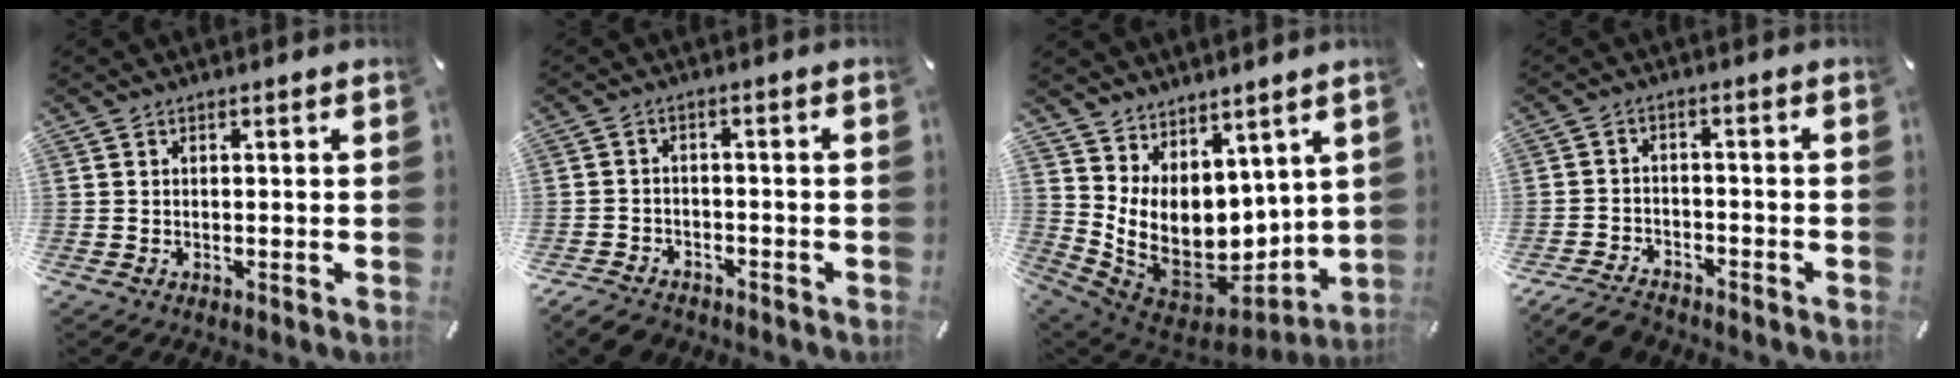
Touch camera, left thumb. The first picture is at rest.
{"total": 4.7, "force": [-4.0, 2.2, 1.2], "torque": [-0.027, 0.019, -0.079]}
{"total": 14.4, "force": [2.6, 10.5, 9.5], "torque": [-0.174, -0.064, 0.067]}
{"total": 5.5, "force": [-4.9, 2.1, 1.6], "torque": [-0.031, 0.023, -0.093]}